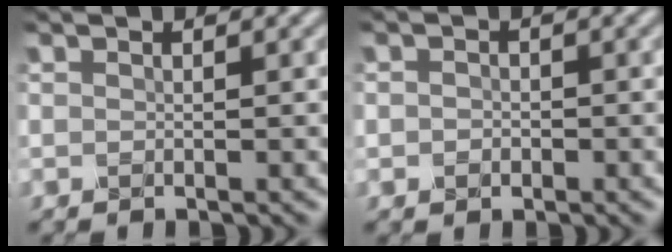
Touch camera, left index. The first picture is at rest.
{"total": 1.1, "force": [-0.2, 0.9, 0.5], "torque": [-0.005, -0.004, -0.007]}